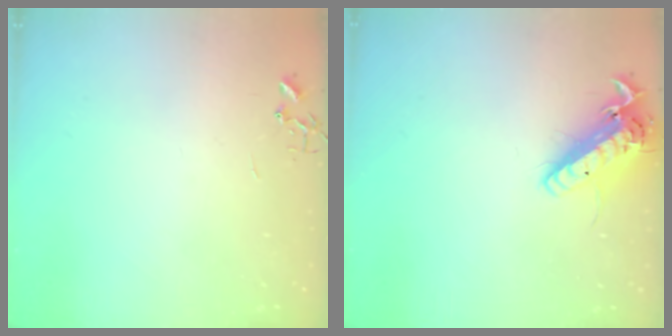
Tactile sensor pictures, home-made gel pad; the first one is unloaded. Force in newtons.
{"total": 15.0, "press": 14.7, "slide": 3.0}